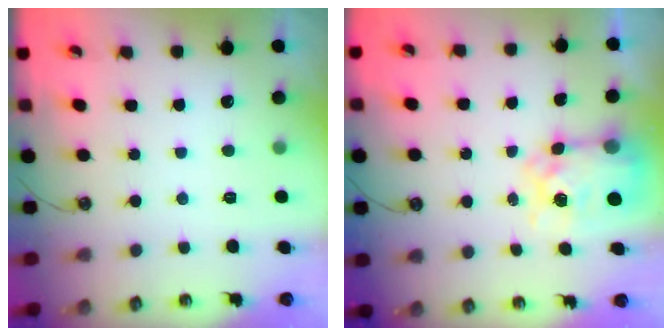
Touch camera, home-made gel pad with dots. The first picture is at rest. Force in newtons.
{"total": 9.7, "press": 9.7, "slide": 0.9}